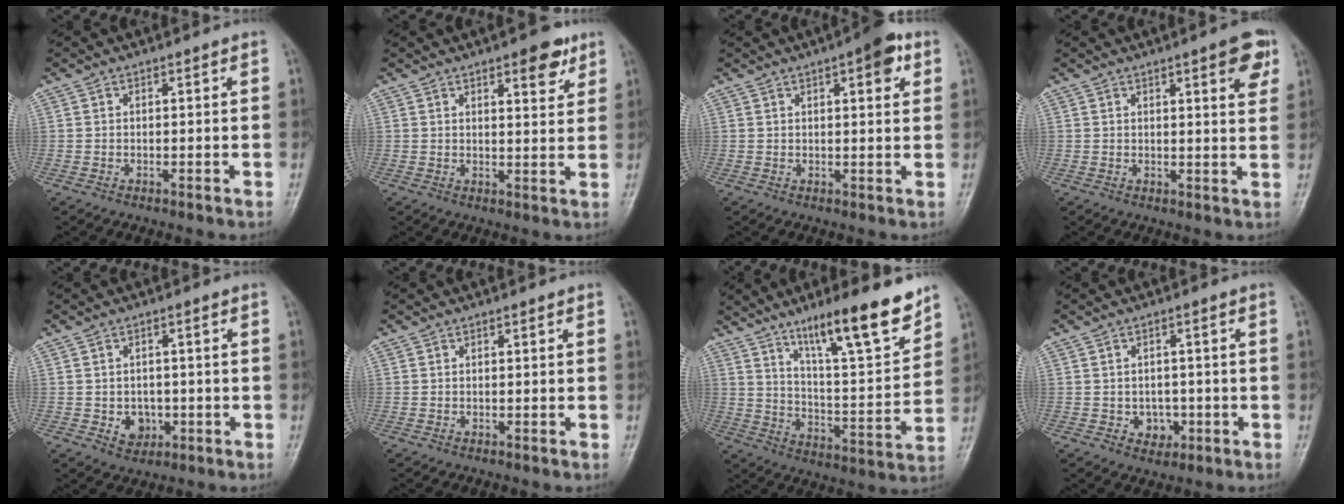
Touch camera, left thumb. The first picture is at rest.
{"total": 6.1, "force": [3.8, 2.2, 4.3], "torque": [-0.041, -0.019, 0.046]}
{"total": 6.2, "force": [3.0, 2.1, 5.0], "torque": [-0.051, -0.005, 0.032]}
{"total": 6.1, "force": [3.2, 1.4, 5.0], "torque": [-0.052, -0.013, 0.037]}
{"total": 4.1, "force": [-0.9, 3.4, 2.1], "torque": [-0.010, 0.004, -0.005]}
{"total": 0.0}
{"total": 17.6, "force": [12.1, 3.2, 12.4], "torque": [-0.169, -0.073, 0.202]}
{"total": 3.7, "force": [-0.9, 3.1, 1.8], "torque": [-0.003, 0.005, -0.007]}